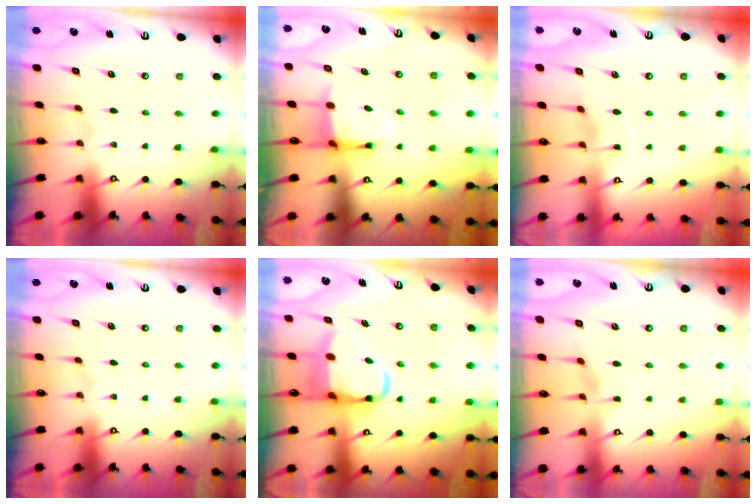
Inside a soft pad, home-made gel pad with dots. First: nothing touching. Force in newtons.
{"total": 4.0, "press": 3.9, "slide": 1.0}
{"total": 2.8, "press": 2.8, "slide": 0.4}
{"total": 0.0}
{"total": 9.6, "press": 9.3, "slide": 2.3}
{"total": 2.9, "press": 2.9, "slide": 0.5}